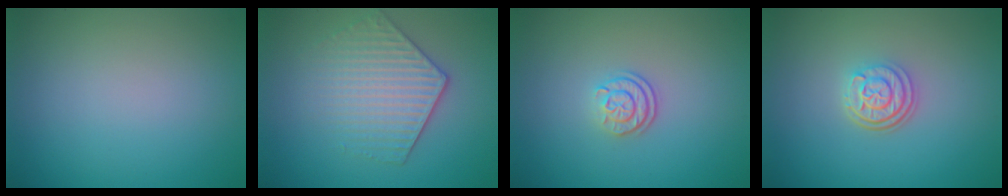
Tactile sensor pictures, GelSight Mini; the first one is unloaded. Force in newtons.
{"total": 4.3, "press": 3.7, "slide": 2.2}
{"total": 2.3, "press": 1.7, "slide": 1.5}
{"total": 3.1, "press": 2.4, "slide": 2.0}